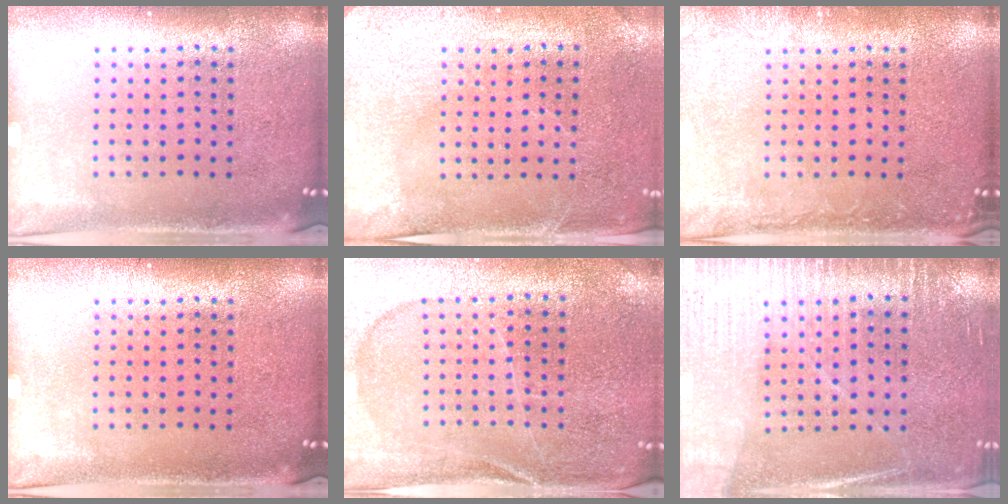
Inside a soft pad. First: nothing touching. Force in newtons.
{"total": 2.9, "press": 2.7, "slide": 1.1}
{"total": 2.0, "press": 2.0, "slide": 0.2}
{"total": 0.0}
{"total": 1.5, "press": 1.5, "slide": 0.2}
{"total": 3.0, "press": 2.9, "slide": 0.7}